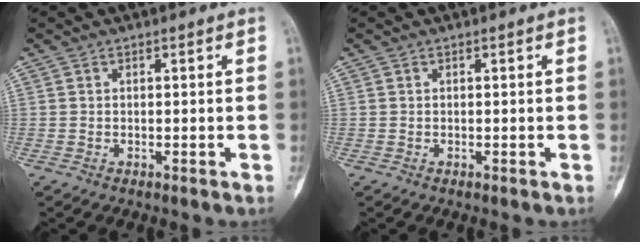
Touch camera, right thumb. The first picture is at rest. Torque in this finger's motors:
{"motor_torque": [-0.07, 0.06, 0.10, -0.10, 0.01]}